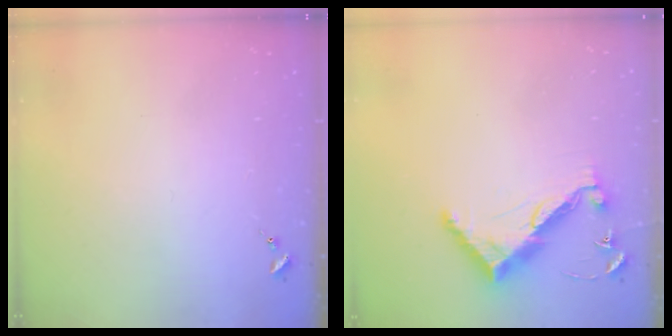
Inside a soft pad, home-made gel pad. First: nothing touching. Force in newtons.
{"total": 10.2, "press": 10.2, "slide": 0.4}